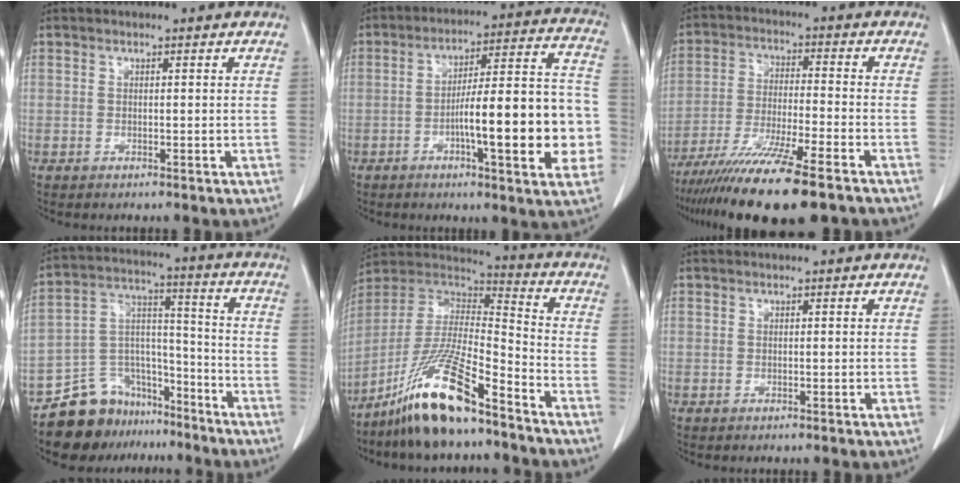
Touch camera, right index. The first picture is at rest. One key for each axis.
{"total": 18.4, "fx": -4.1, "fy": 3.0, "fz": 17.7, "tx": -0.225, "ty": 0.029, "tz": -0.056}
{"total": 15.6, "fx": -11.8, "fy": 0.4, "fz": 10.1, "tx": -0.187, "ty": -0.049, "tz": -0.199}
{"total": 13.2, "fx": -10.9, "fy": 6.8, "fz": 2.7, "tx": -0.045, "ty": 0.063, "tz": -0.186}
{"total": 16.4, "fx": -11.6, "fy": 2.0, "fz": 11.4, "tx": -0.235, "ty": -0.009, "tz": -0.214}
{"total": 0.0}